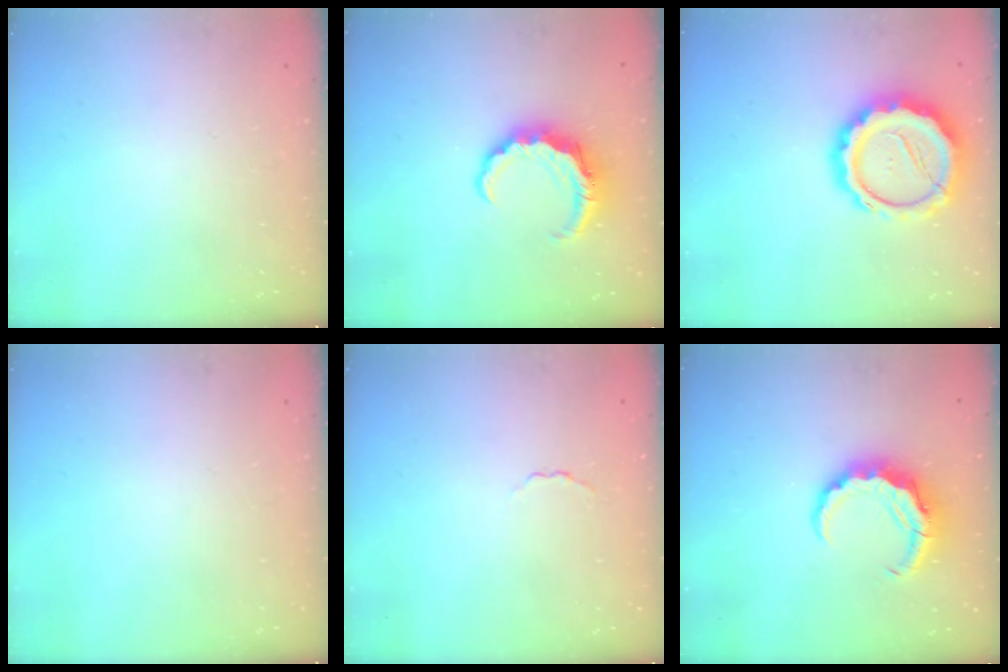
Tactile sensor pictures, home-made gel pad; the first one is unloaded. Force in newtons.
{"total": 7.7, "press": 7.6, "slide": 1.1}
{"total": 16.7, "press": 16.5, "slide": 2.9}
{"total": 0.0}
{"total": 1.6, "press": 1.5, "slide": 0.5}
{"total": 8.3, "press": 8.3, "slide": 0.9}